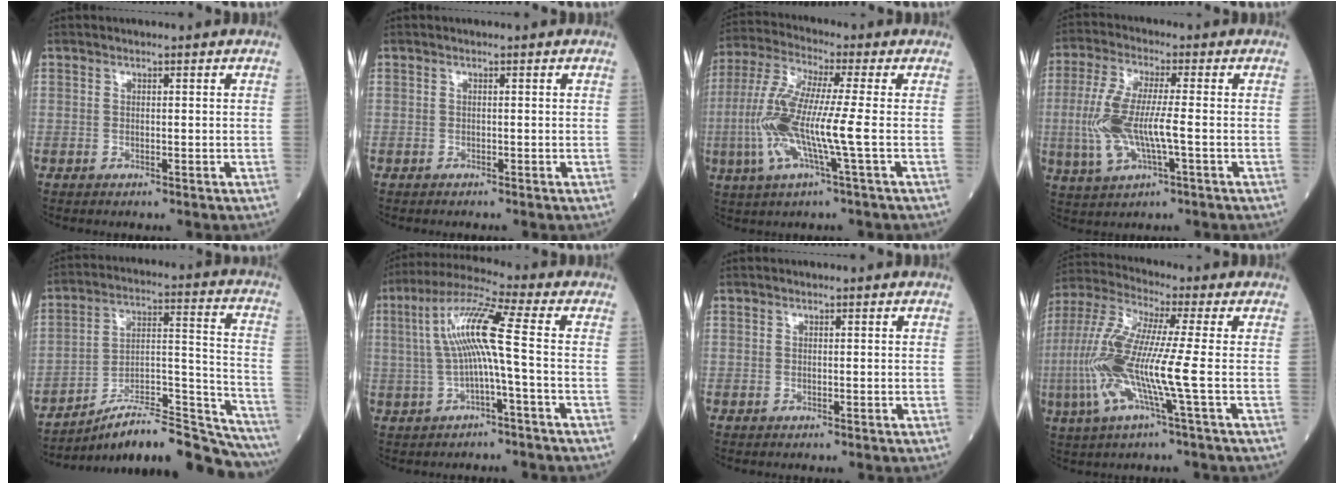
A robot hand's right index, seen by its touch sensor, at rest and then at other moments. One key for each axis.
{"total": 0.0}
{"total": 12.6, "fx": -2.2, "fy": 0.3, "fz": 12.5, "tx": -0.270, "ty": -0.002, "tz": -0.051}
{"total": 10.1, "fx": -1.4, "fy": 2.3, "fz": 9.7, "tx": -0.220, "ty": 0.003, "tz": -0.024}
{"total": 21.6, "fx": -19.9, "fy": 1.2, "fz": 8.2, "tx": -0.081, "ty": 0.039, "tz": -0.303}
{"total": 9.5, "fx": 0.0, "fy": -0.2, "fz": 9.5, "tx": -0.187, "ty": 0.030, "tz": 0.000}
{"total": 0.0}
{"total": 13.8, "fx": -2.6, "fy": 0.1, "fz": 13.5, "tx": -0.301, "ty": -0.005, "tz": -0.063}